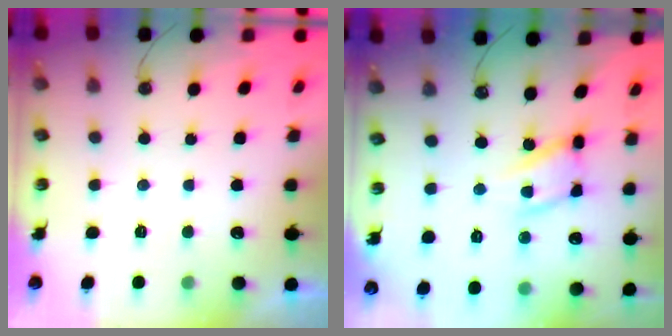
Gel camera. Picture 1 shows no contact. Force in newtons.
{"total": 13.4, "press": 13.4, "slide": 1.0}